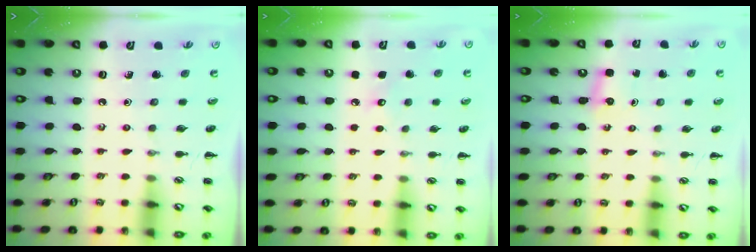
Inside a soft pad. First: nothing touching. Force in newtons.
{"total": 5.0, "press": 4.8, "slide": 1.2}
{"total": 2.6, "press": 2.5, "slide": 0.7}